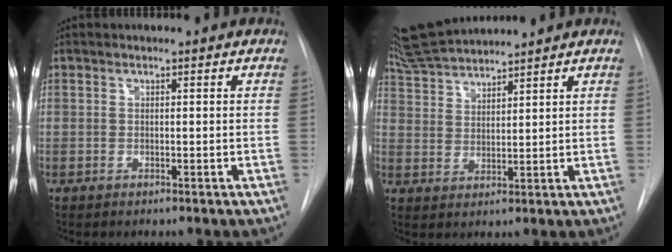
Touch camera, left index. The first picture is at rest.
{"total": 7.9, "force": [7.7, -0.6, 1.8], "torque": [-0.044, 0.023, 0.154]}